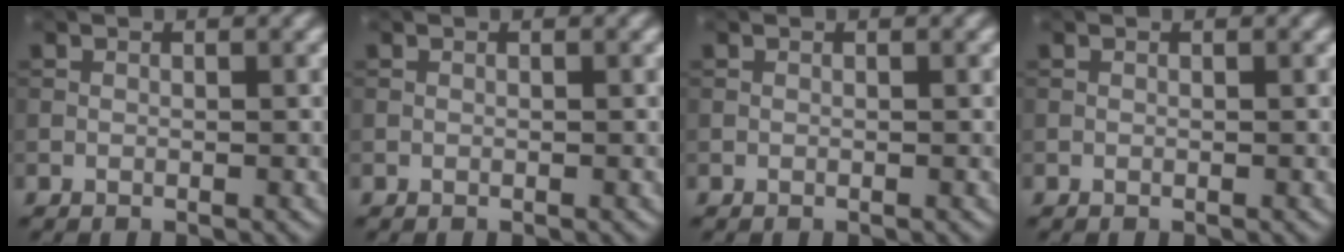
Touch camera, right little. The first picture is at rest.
{"total": 0.0}
{"total": 0.0}
{"total": 0.0}